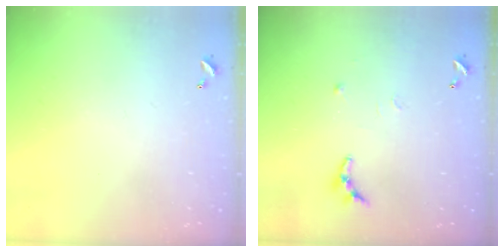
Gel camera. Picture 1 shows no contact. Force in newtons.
{"total": 6.6, "press": 6.5, "slide": 0.6}